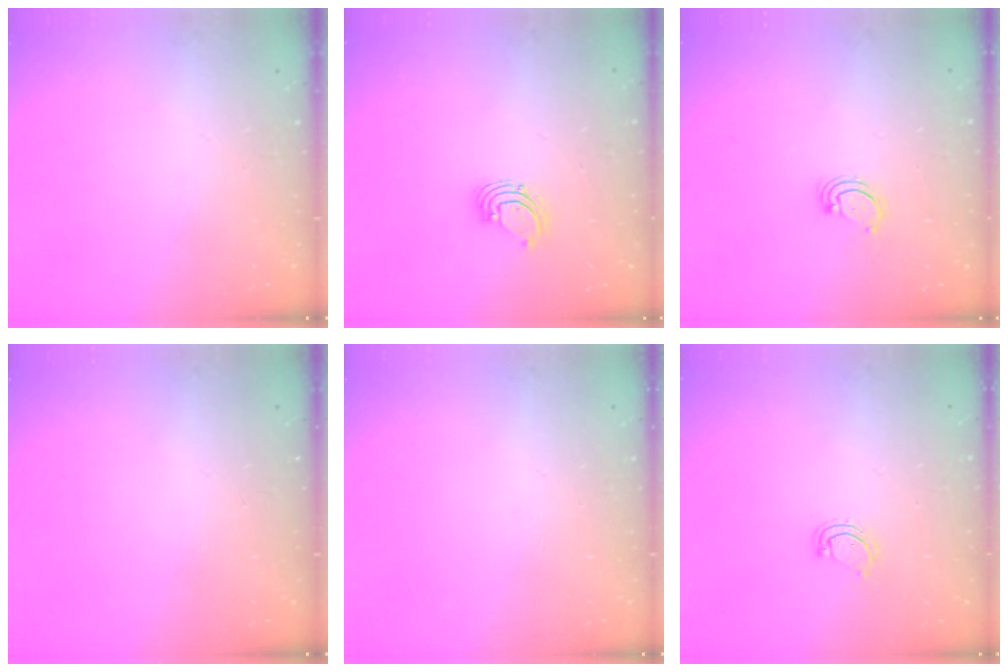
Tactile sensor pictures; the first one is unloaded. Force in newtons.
{"total": 2.3, "press": 2.3, "slide": 0.2}
{"total": 2.5, "press": 2.5, "slide": 0.3}
{"total": 0.0}
{"total": 0.0}
{"total": 4.7, "press": 4.4, "slide": 1.6}